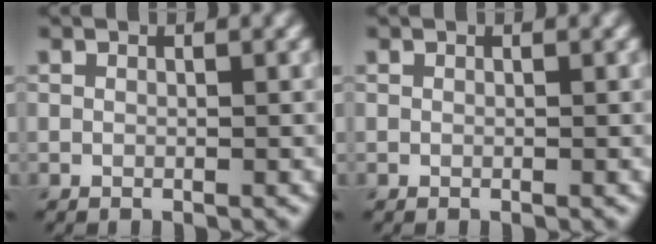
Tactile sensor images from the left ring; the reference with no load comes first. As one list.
[{"total": 0.0}]